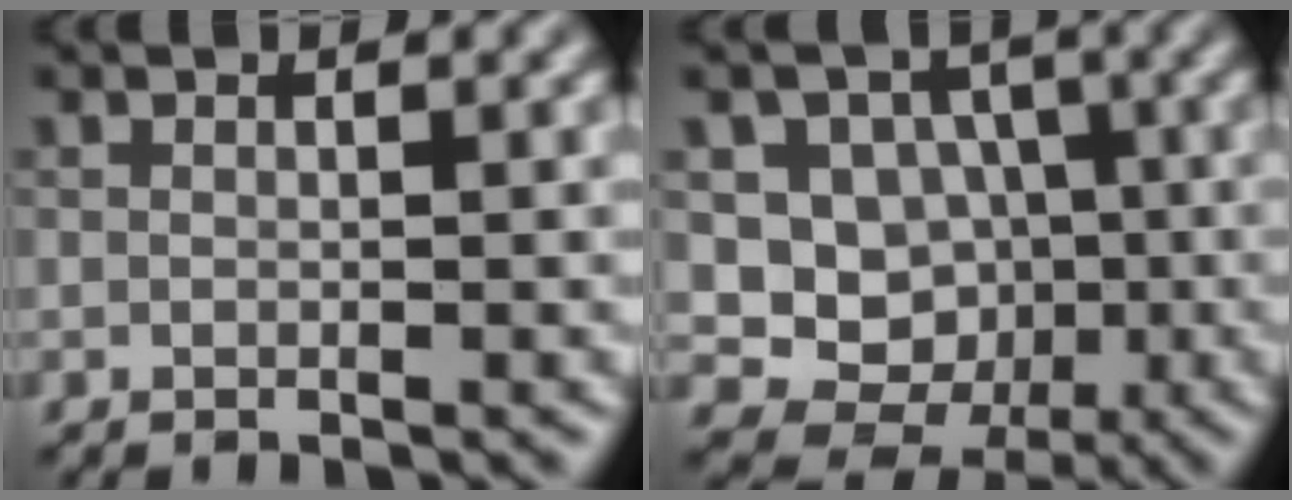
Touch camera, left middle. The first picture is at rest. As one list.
[{"total": 6.9, "force": [-0.5, 6.5, 2.5], "torque": [-0.015, -0.003, -0.028]}]